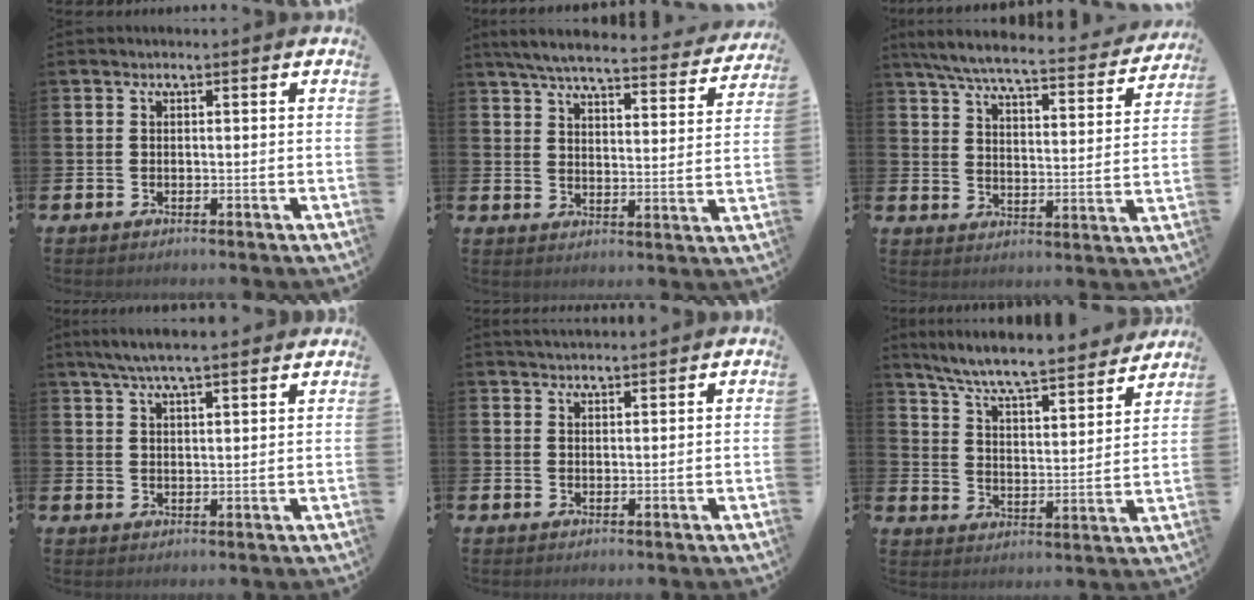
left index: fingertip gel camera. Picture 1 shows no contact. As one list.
[{"total": 6.0, "force": [5.5, 0.8, 2.1], "torque": [-0.057, -0.040, 0.091]}, {"total": 6.9, "force": [6.1, 0.8, 2.9], "torque": [-0.082, -0.043, 0.100]}, {"total": 5.6, "force": [5.1, 0.5, 2.2], "torque": [-0.049, -0.014, 0.092]}, {"total": 2.4, "force": [2.4, 0.3, 0.3], "torque": [-0.005, -0.009, 0.042]}, {"total": 7.8, "force": [7.3, 0.6, 2.6], "torque": [-0.075, -0.062, 0.121]}]